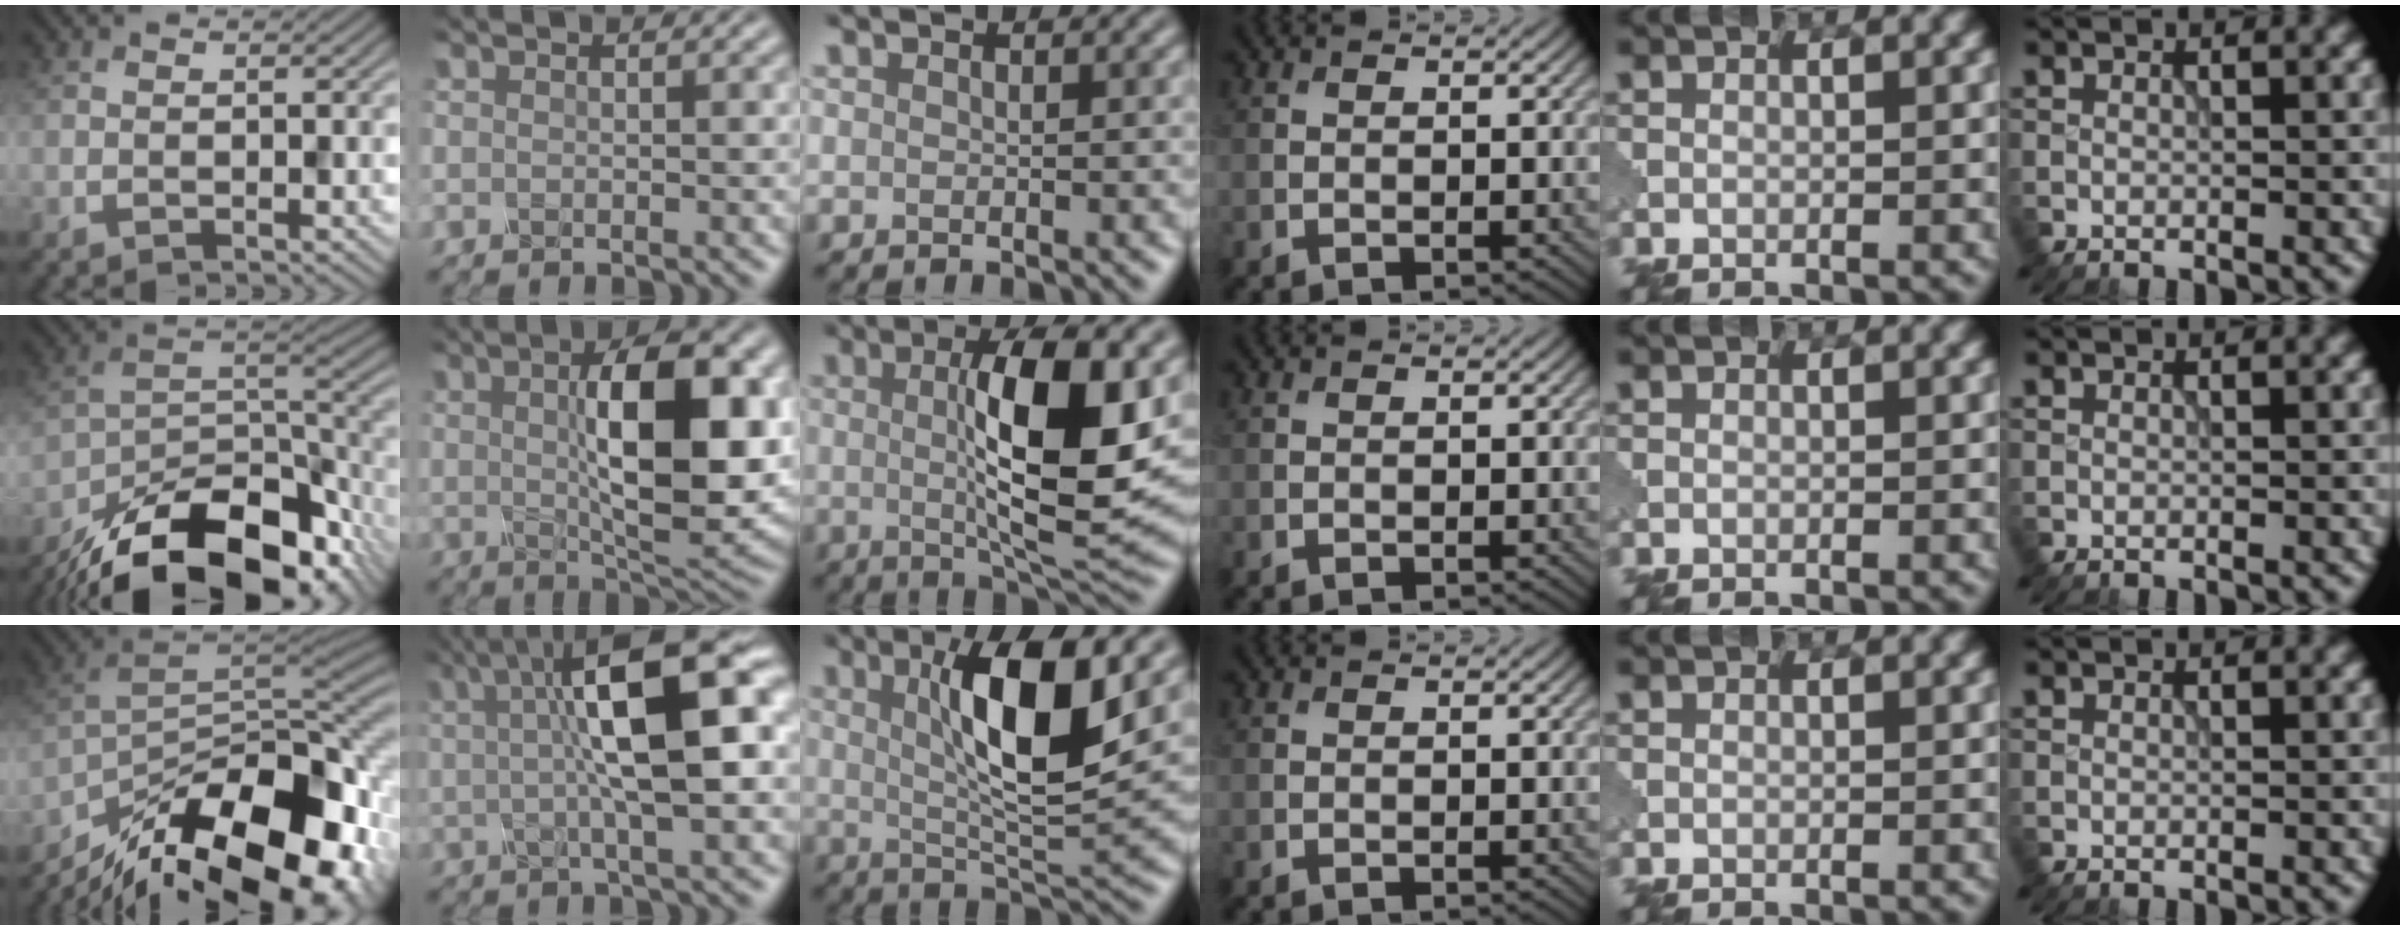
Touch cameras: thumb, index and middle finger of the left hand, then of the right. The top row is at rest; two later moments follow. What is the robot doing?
{"motion": "disassemble", "object": "glue stick"}